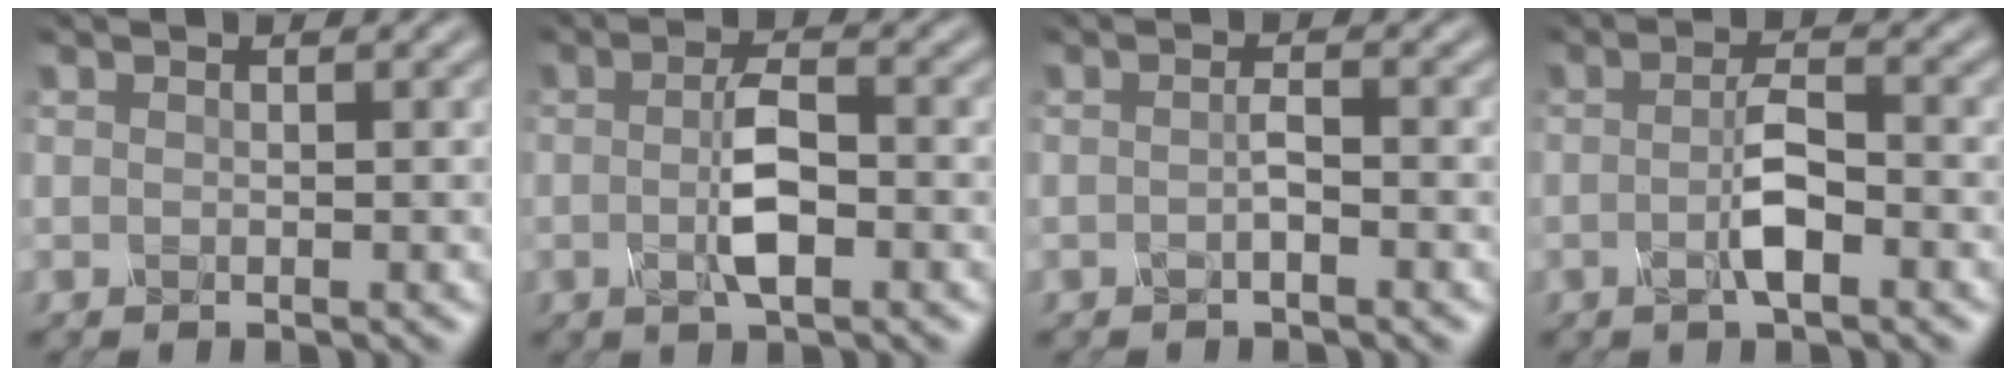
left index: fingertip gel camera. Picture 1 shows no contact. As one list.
[{"total": 3.2, "force": [-0.5, 0.7, 3.0], "torque": [-0.062, 0.005, -0.014]}, {"total": 0.9, "force": [-0.4, 0.1, 0.9], "torque": [-0.018, 0.004, -0.012]}, {"total": 2.7, "force": [-0.9, 0.5, 2.5], "torque": [-0.050, 0.011, -0.023]}]